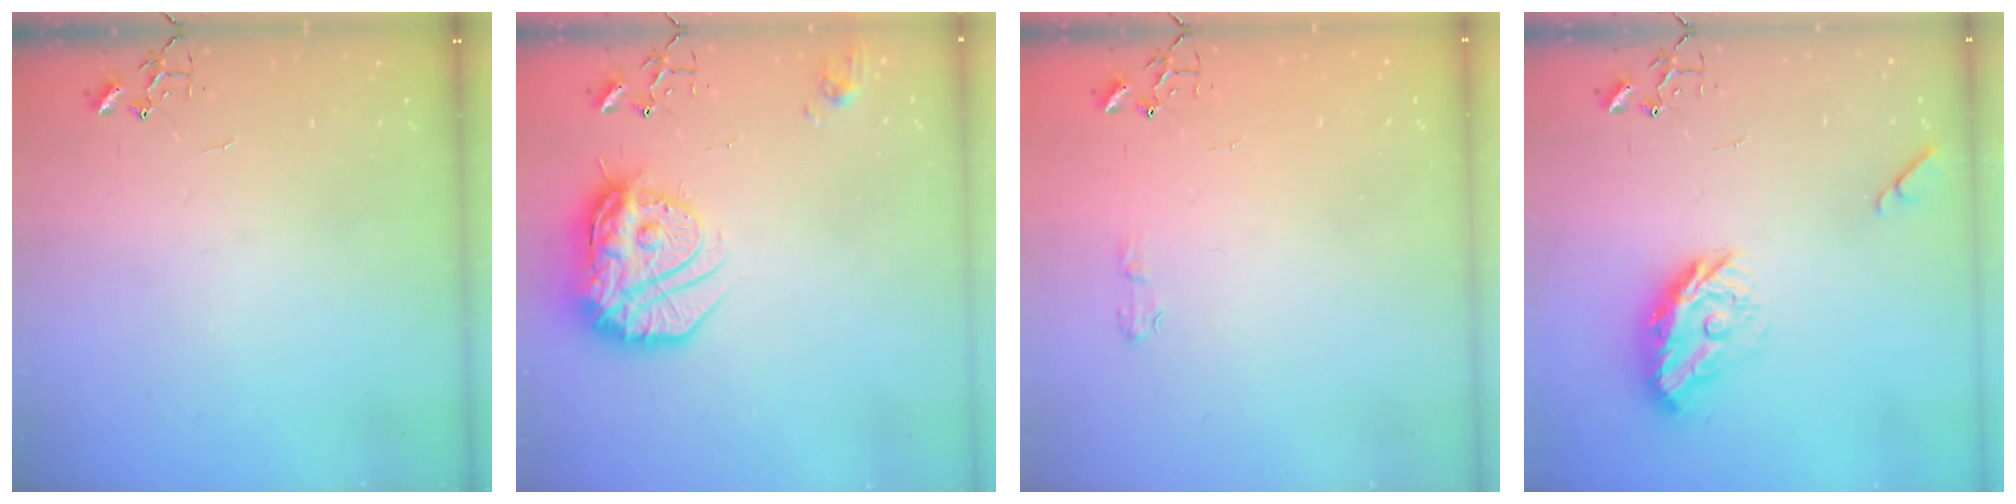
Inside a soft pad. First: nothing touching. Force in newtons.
{"total": 19.3, "press": 19.2, "slide": 1.7}
{"total": 4.2, "press": 4.2, "slide": 0.5}
{"total": 13.5, "press": 13.4, "slide": 0.7}